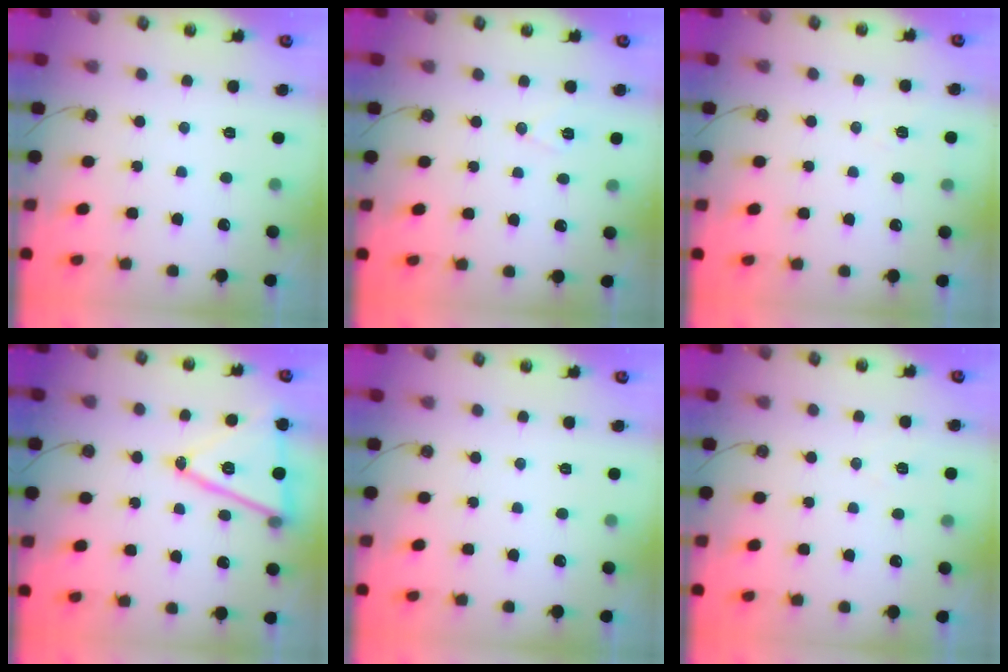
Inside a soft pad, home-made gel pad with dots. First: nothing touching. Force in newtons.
{"total": 6.0, "press": 4.1, "slide": 4.4}
{"total": 5.6, "press": 3.5, "slide": 4.4}
{"total": 16.3, "press": 16.0, "slide": 3.3}
{"total": 0.0}
{"total": 5.6, "press": 3.5, "slide": 4.3}